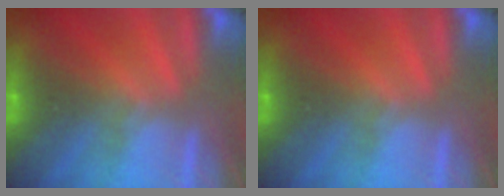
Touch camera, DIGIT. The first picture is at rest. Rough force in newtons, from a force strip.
{"total": 0.0}